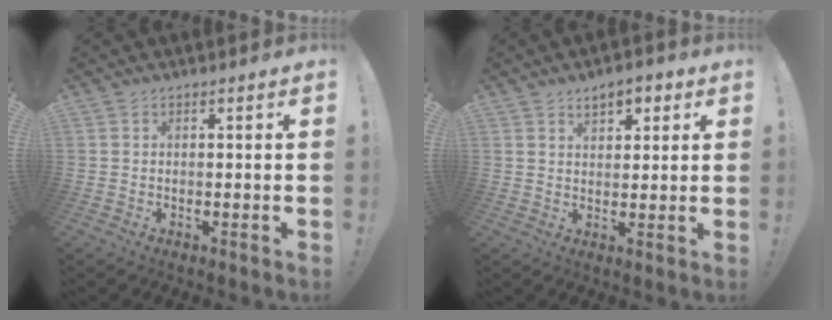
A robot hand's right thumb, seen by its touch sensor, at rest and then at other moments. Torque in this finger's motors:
{"motor_torque": [-0.27, 0.31, 0.00, 0.00, 0.00]}